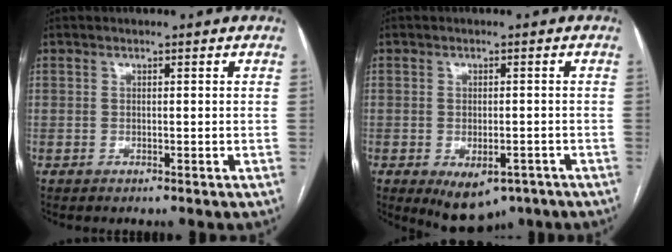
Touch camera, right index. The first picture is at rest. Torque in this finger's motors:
{"motor_torque": [0.96, -0.42, 0.35, 0.06]}